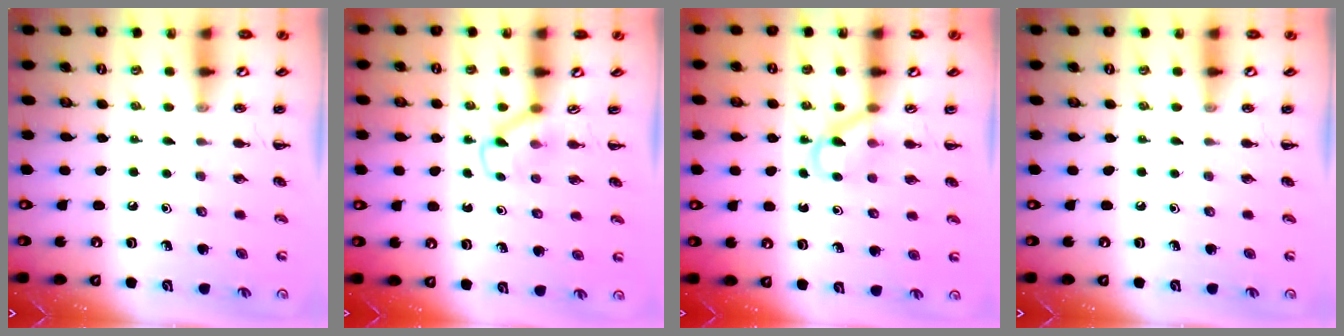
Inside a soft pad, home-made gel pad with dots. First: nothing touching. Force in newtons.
{"total": 2.9, "press": 2.7, "slide": 1.2}
{"total": 3.5, "press": 3.2, "slide": 1.5}
{"total": 0.0}